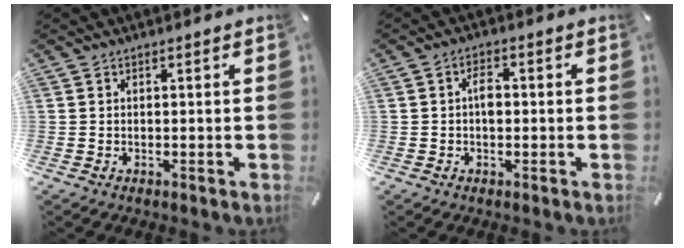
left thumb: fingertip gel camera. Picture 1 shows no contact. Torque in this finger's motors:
{"motor_torque": [0.65, 0.58, 0.43, -0.09, 0.00]}